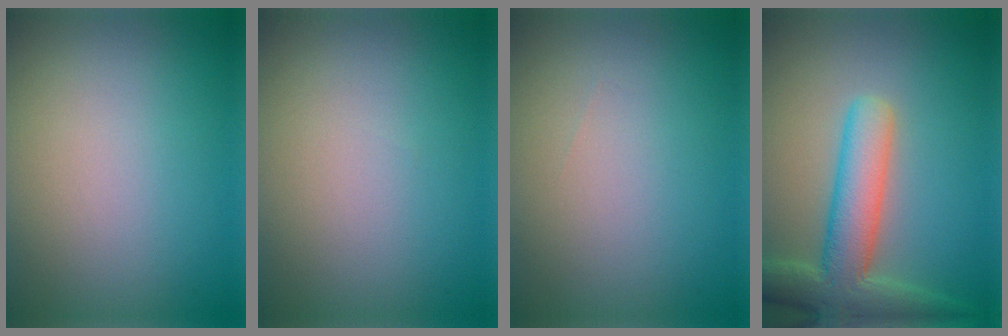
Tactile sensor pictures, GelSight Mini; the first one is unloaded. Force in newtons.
{"total": 0.0}
{"total": 0.0}
{"total": 7.0, "press": 7.0, "slide": 0.5}